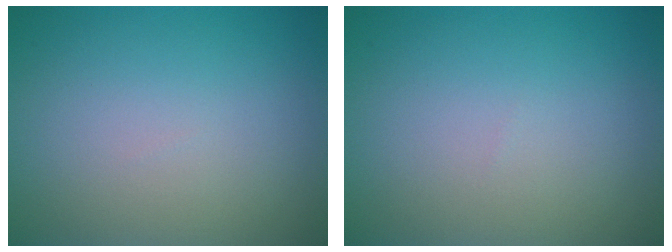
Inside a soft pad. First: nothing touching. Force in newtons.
{"total": 0.0}